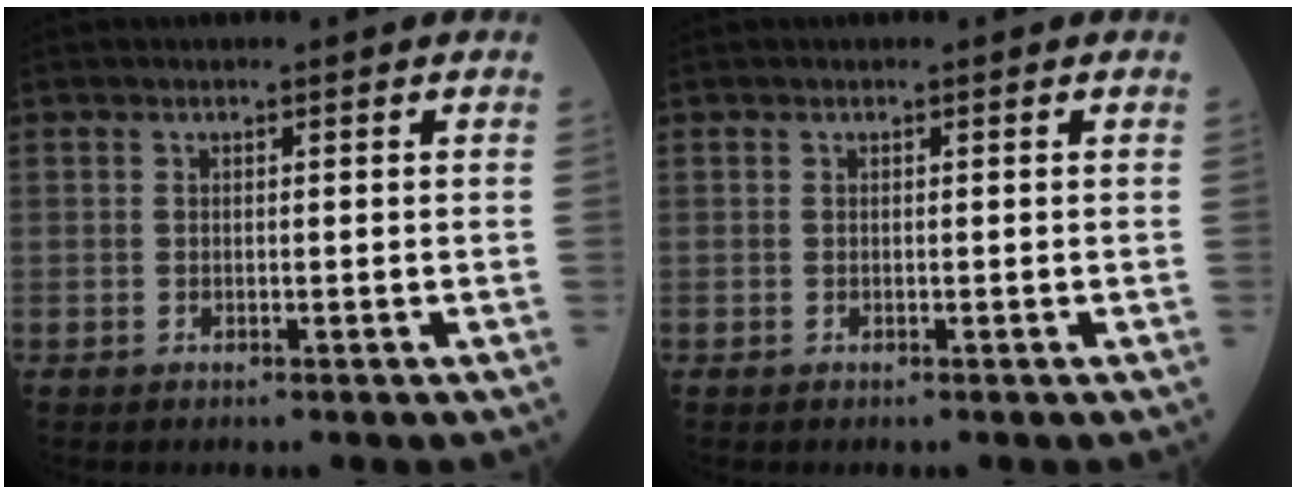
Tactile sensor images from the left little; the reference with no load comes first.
{"total": 0.0}